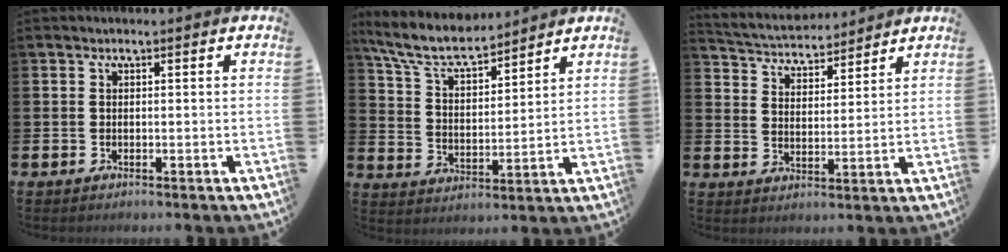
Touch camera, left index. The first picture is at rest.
{"total": 8.0, "force": [7.2, 1.8, 2.9], "torque": [-0.091, -0.040, 0.128]}
{"total": 4.3, "force": [4.1, 1.1, -0.1], "torque": [-0.024, -0.030, 0.070]}